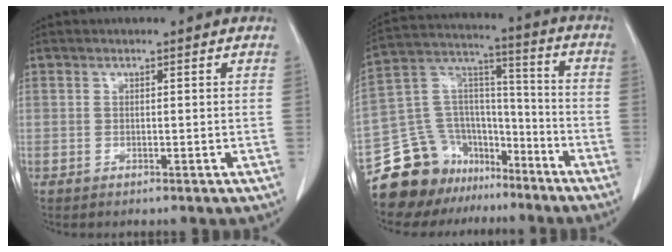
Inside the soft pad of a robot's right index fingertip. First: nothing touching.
{"total": 16.9, "force": [-13.0, 9.9, 4.4], "torque": [-0.083, 0.088, -0.223]}